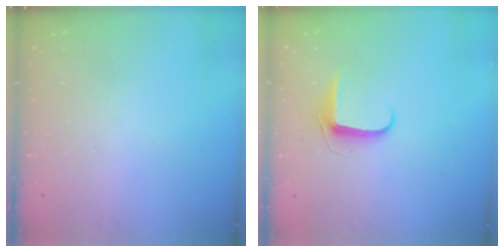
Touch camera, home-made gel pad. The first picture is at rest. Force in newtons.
{"total": 7.7, "press": 7.6, "slide": 0.8}